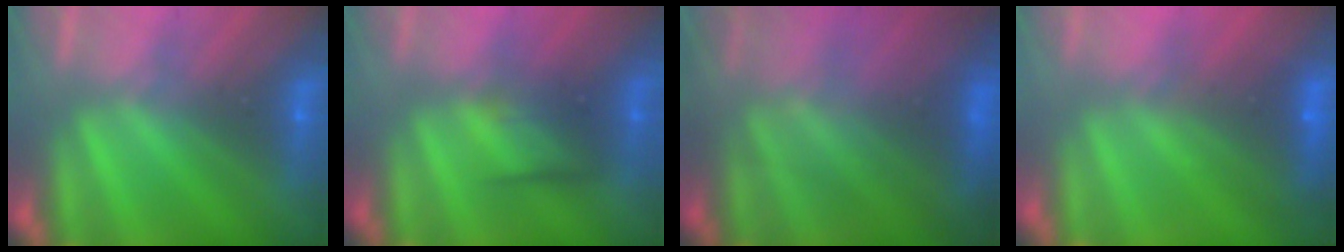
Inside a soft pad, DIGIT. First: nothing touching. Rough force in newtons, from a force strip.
{"total": 2.4}
{"total": 9.2}
{"total": 5.6}